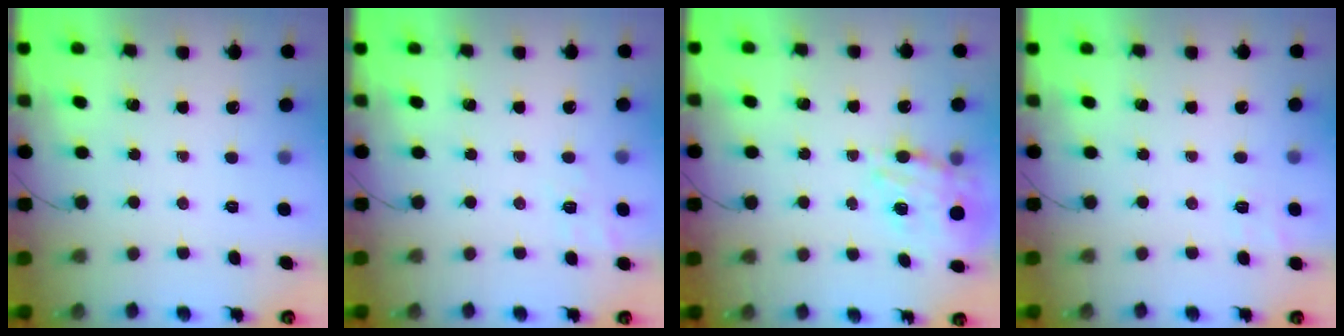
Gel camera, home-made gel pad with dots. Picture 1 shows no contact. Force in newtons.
{"total": 7.8, "press": 7.5, "slide": 2.0}
{"total": 12.8, "press": 12.2, "slide": 3.8}
{"total": 5.4, "press": 5.1, "slide": 1.7}